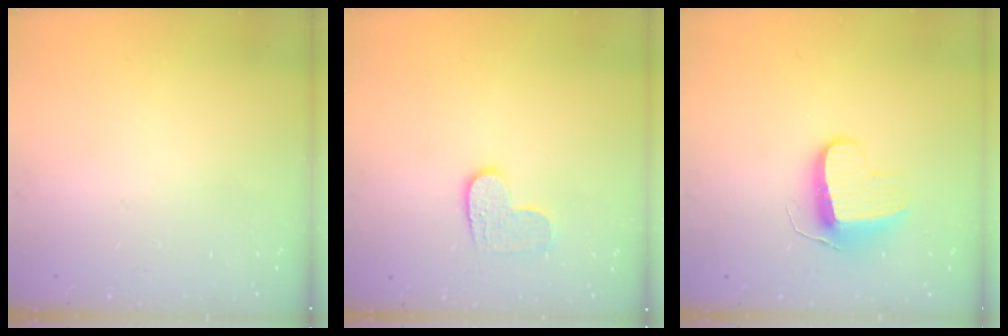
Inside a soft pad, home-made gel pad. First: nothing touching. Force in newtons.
{"total": 7.0, "press": 7.0, "slide": 0.2}
{"total": 9.4, "press": 9.4, "slide": 0.5}